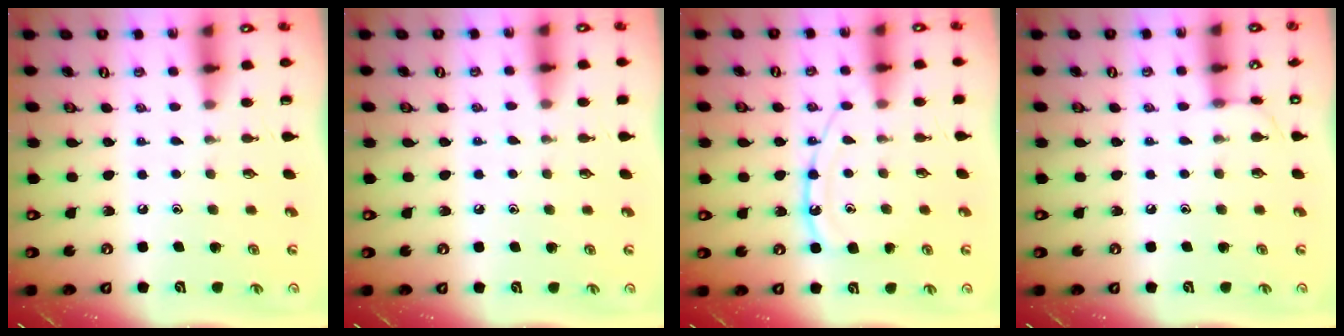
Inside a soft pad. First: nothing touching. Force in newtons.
{"total": 3.7, "press": 3.7, "slide": 0.5}
{"total": 12.6, "press": 12.6, "slide": 0.6}
{"total": 4.3, "press": 4.3, "slide": 0.2}